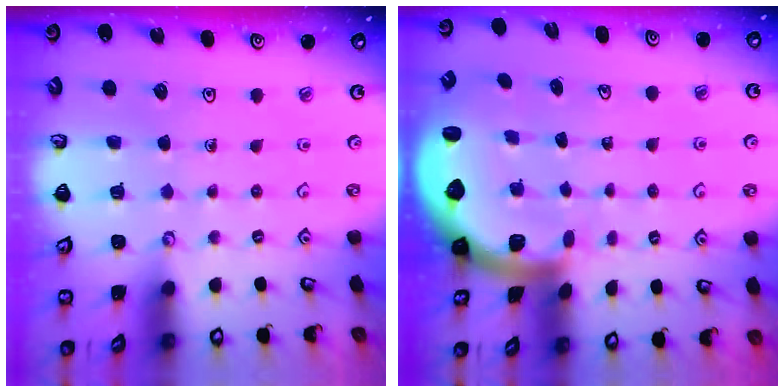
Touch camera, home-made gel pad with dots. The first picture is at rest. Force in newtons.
{"total": 1.4, "press": 1.4, "slide": 0.2}